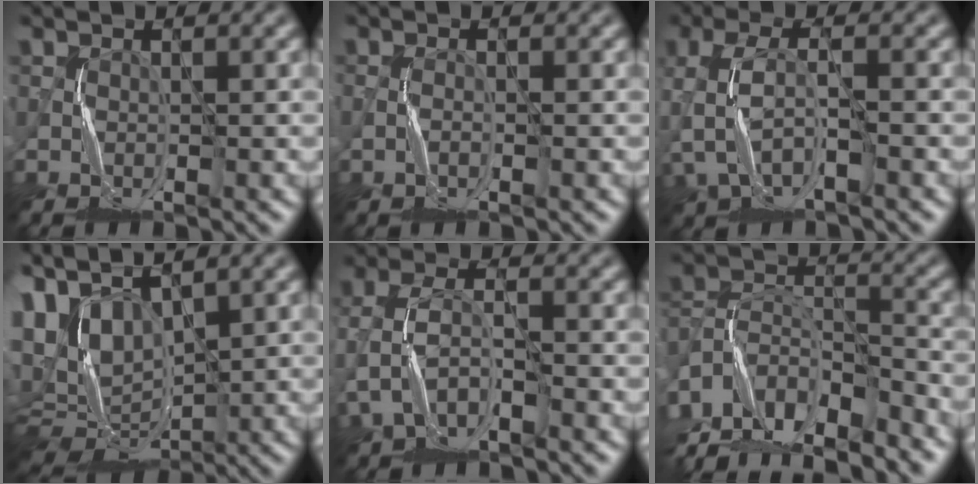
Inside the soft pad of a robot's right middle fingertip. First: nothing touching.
{"total": 0.6, "force": [-0.6, -0.2, 0.1], "torque": [-0.005, 0.003, -0.012]}
{"total": 3.3, "force": [-2.0, 1.6, 2.1], "torque": [-0.057, 0.006, -0.042]}
{"total": 8.4, "force": [3.3, 5.4, 5.4], "torque": [-0.126, 0.008, 0.066]}
{"total": 3.0, "force": [-2.0, 1.3, 1.8], "torque": [-0.050, 0.006, -0.042]}
{"total": 11.8, "force": [-10.1, 4.1, 4.5], "torque": [-0.101, 0.003, -0.172]}